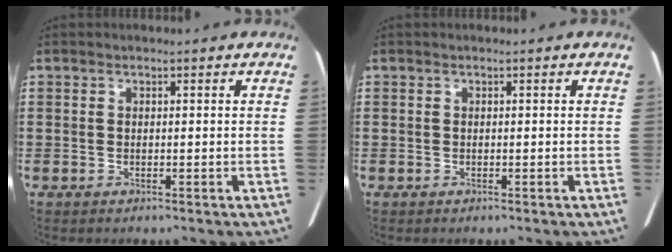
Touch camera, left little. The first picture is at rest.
{"total": 0.0}